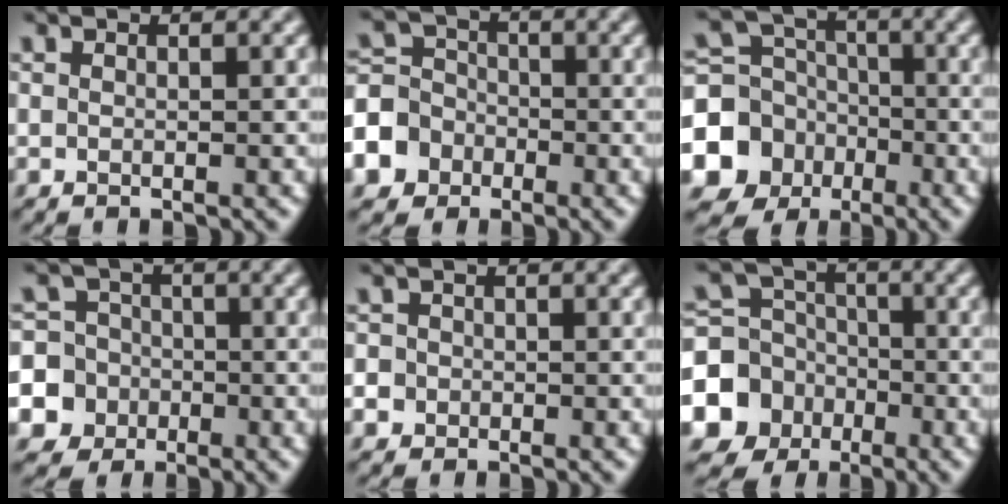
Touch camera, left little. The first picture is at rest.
{"total": 8.6, "force": [-4.0, 7.4, 1.9], "torque": [-0.053, -0.015, -0.094]}
{"total": 10.5, "force": [-3.9, 9.3, 3.1], "torque": [-0.079, -0.024, -0.098]}
{"total": 9.9, "force": [-3.6, 9.1, 1.6], "torque": [-0.054, -0.014, -0.089]}
{"total": 3.8, "force": [-1.1, 3.5, 1.0], "torque": [-0.010, 0.011, -0.043]}
{"total": 9.4, "force": [-3.6, 8.2, 2.6], "torque": [-0.070, -0.015, -0.095]}